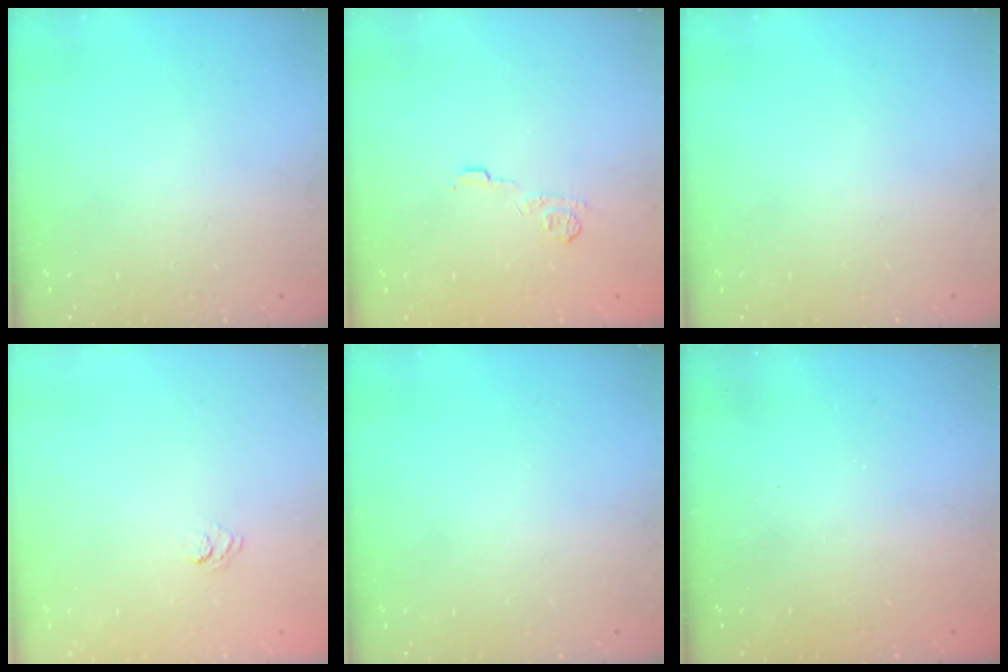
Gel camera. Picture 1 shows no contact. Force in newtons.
{"total": 6.8, "press": 6.6, "slide": 1.5}
{"total": 0.0}
{"total": 2.6, "press": 2.3, "slide": 1.1}
{"total": 0.0}
{"total": 2.4, "press": 2.2, "slide": 0.8}